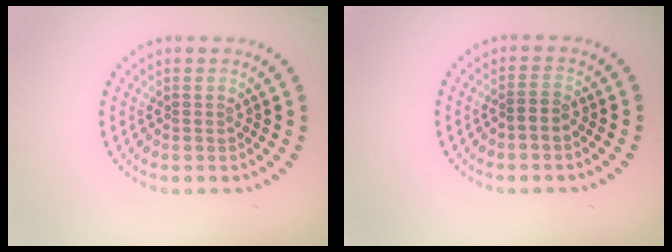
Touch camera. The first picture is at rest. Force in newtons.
{"total": 1.1, "press": 1.0, "slide": 0.4}